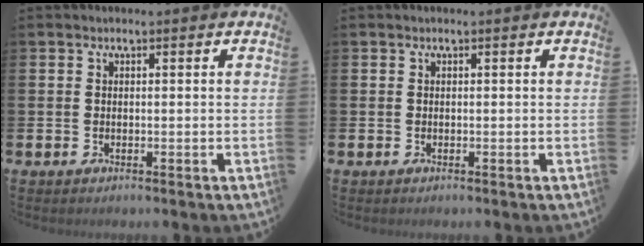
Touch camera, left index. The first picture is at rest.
{"total": 0.0}